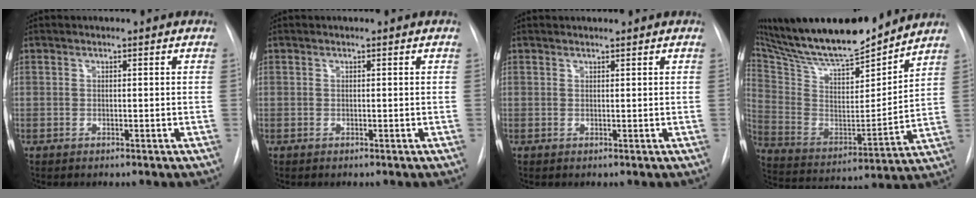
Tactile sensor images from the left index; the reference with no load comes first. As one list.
[{"total": 0.0}, {"total": 1.2, "force": [1.2, 0.0, 0.2], "torque": [-0.004, 0.015, 0.023]}, {"total": 22.5, "force": [20.2, 3.4, 9.3], "torque": [-0.178, -0.010, 0.336]}]